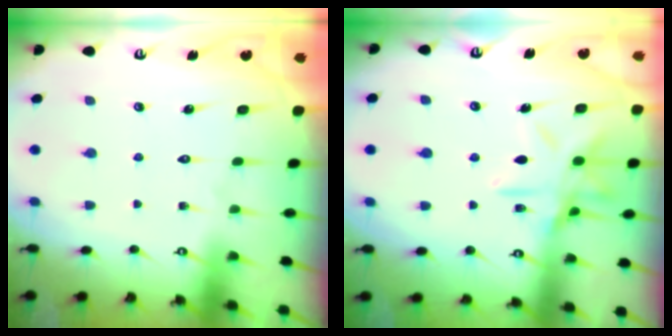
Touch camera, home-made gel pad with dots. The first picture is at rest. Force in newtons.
{"total": 12.1, "press": 12.0, "slide": 0.9}